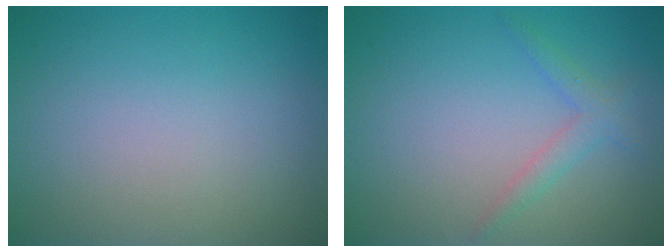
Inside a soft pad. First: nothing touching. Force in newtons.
{"total": 1.8, "press": 1.8, "slide": 0.1}